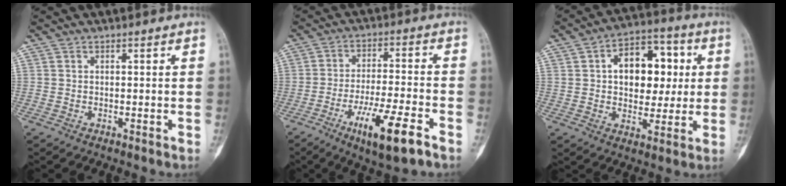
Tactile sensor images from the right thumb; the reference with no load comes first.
{"total": 12.7, "force": [-6.6, 2.6, 10.5], "torque": [-0.191, 0.021, -0.106]}
{"total": 14.7, "force": [2.6, 9.8, 10.7], "torque": [-0.104, 0.014, 0.033]}